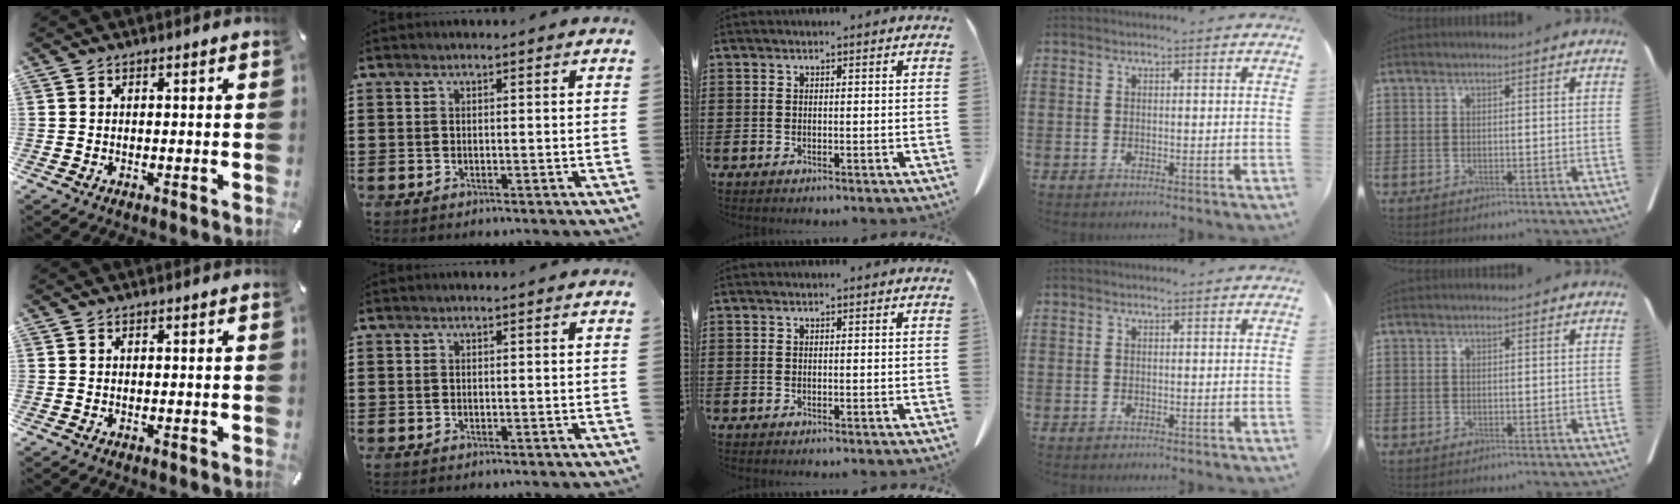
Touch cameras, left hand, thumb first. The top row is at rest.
{}